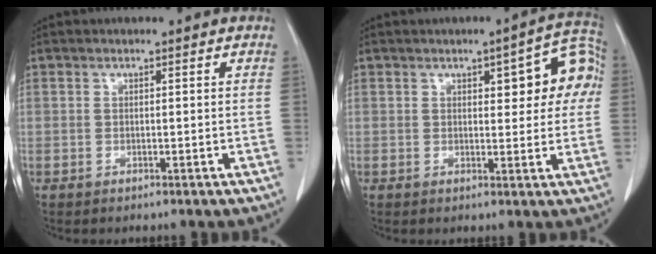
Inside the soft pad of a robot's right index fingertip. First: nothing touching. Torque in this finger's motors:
{"motor_torque": [0.58, 0.41, 0.11, 0.04]}